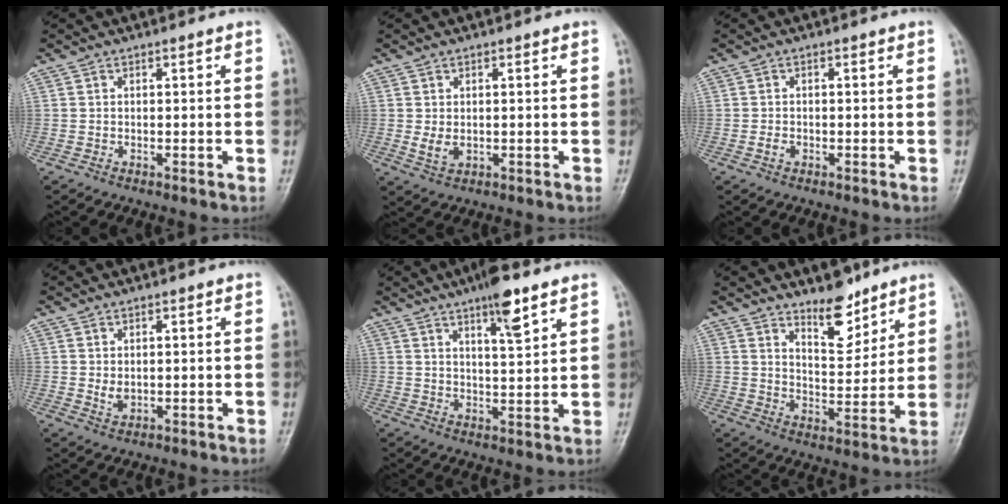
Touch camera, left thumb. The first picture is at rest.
{"total": 2.9, "force": [0.1, 2.0, 2.1], "torque": [-0.036, -0.009, 0.006]}
{"total": 1.3, "force": [-0.5, 1.0, 0.8], "torque": [-0.012, 0.002, -0.011]}
{"total": 2.2, "force": [0.4, 1.5, 1.5], "torque": [-0.022, -0.007, 0.012]}
{"total": 8.0, "force": [5.0, 1.5, 6.0], "torque": [-0.091, -0.027, 0.082]}
{"total": 8.6, "force": [6.5, 3.5, 4.3], "torque": [-0.044, -0.056, 0.111]}